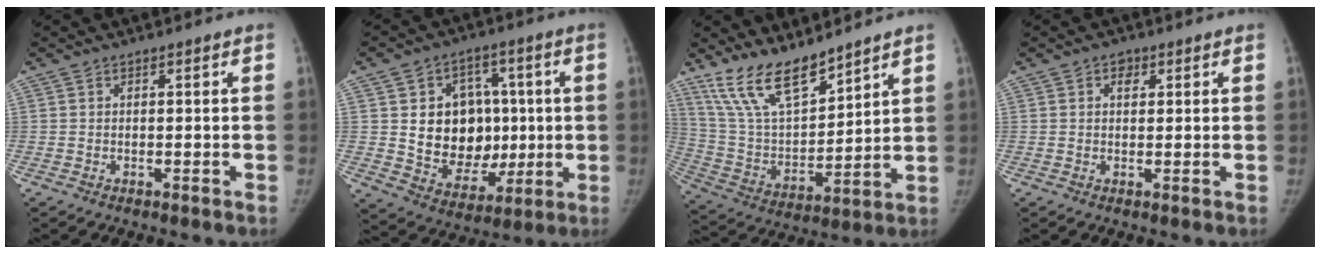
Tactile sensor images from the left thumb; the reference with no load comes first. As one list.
[{"total": 16.3, "force": [0.9, 12.8, 10.1], "torque": [-0.095, 0.004, 0.035]}, {"total": 15.0, "force": [12.0, 4.9, 7.6], "torque": [-0.118, -0.066, 0.240]}, {"total": 2.1, "force": [0.9, 1.5, 1.1], "torque": [-0.005, 0.000, 0.010]}]